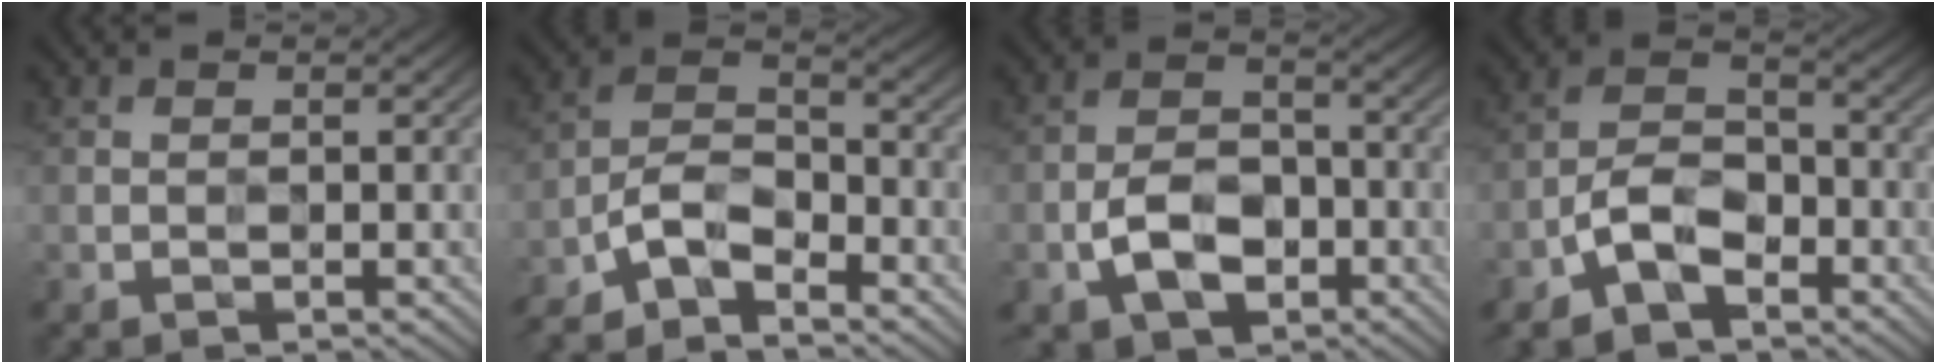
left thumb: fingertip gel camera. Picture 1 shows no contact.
{"total": 7.8, "force": [-5.7, 2.5, 4.7], "torque": [-0.091, 0.002, -0.124]}
{"total": 7.0, "force": [-2.9, 4.5, 4.6], "torque": [-0.089, 0.002, -0.060]}
{"total": 7.4, "force": [-3.9, 3.9, 4.8], "torque": [-0.092, 0.005, -0.090]}